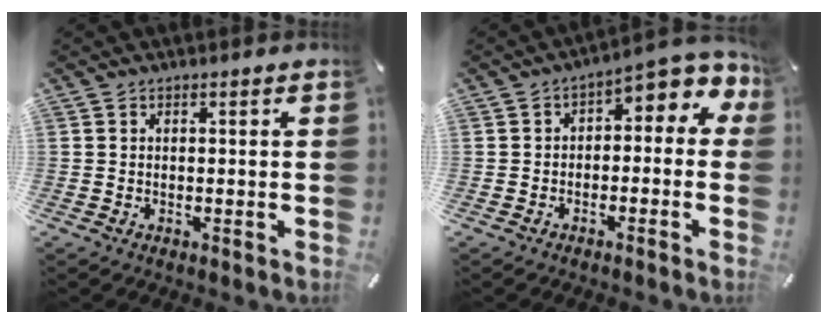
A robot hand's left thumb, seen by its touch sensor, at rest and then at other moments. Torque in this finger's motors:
{"motor_torque": [0.13, 0.07, 0.43, 0.33, -0.04]}